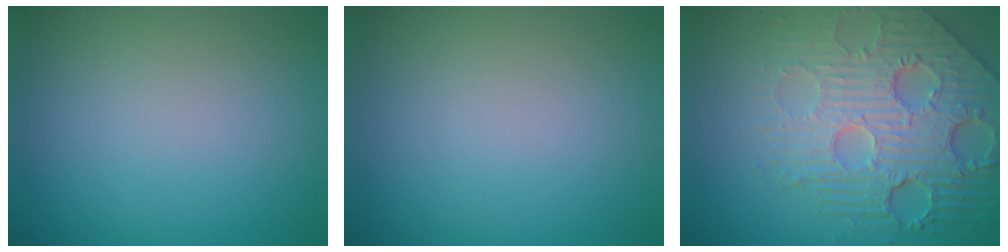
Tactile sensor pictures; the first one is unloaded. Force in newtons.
{"total": 0.0}
{"total": 8.1, "press": 5.8, "slide": 5.7}